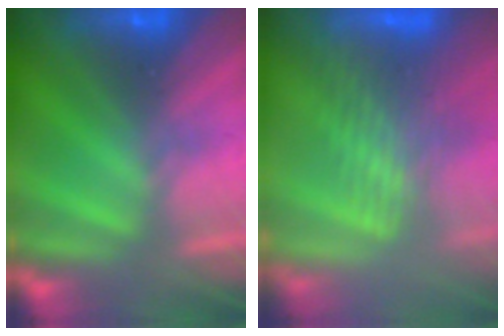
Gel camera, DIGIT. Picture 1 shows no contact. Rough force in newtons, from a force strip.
{"total": 6.8}